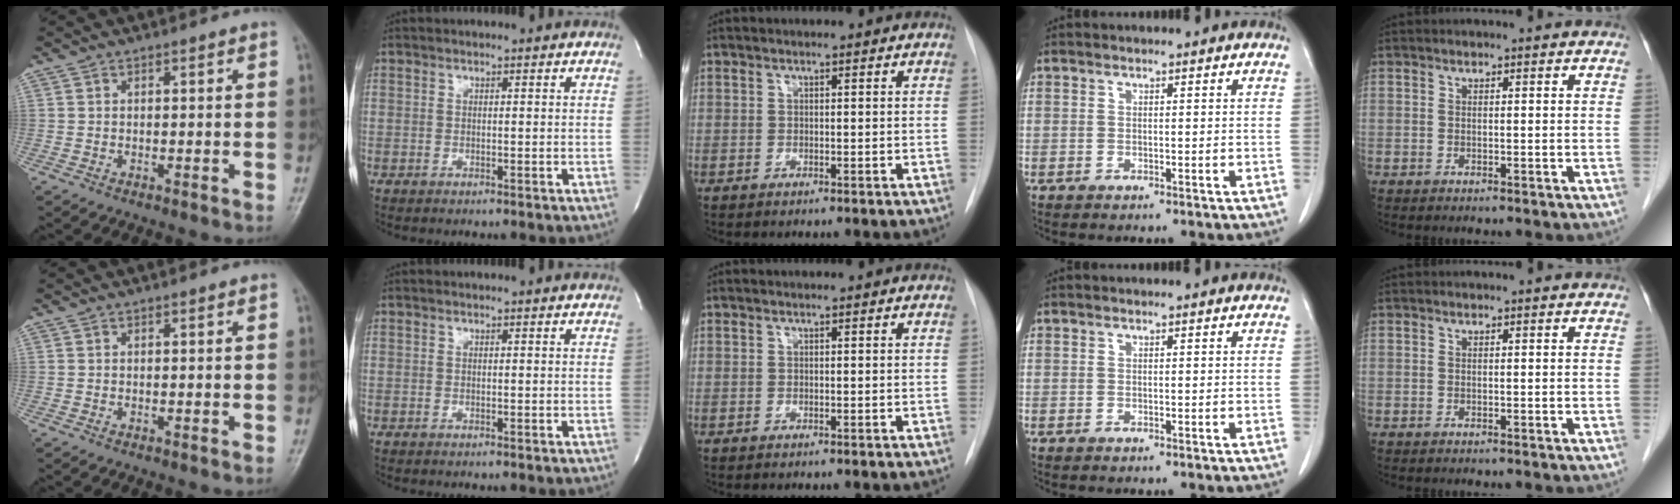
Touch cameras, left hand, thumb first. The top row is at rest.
{"index": {"total": 0.6, "force": [0.6, 0.0, 0.0], "torque": [-0.004, 0.001, 0.004]}}